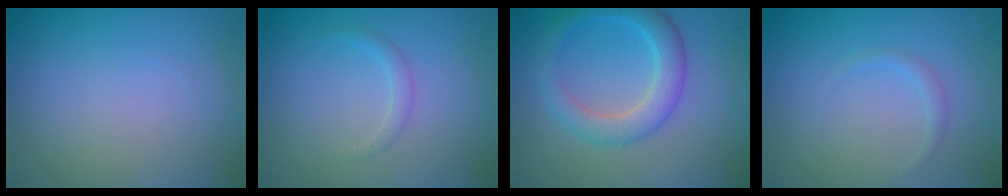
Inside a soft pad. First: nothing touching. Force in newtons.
{"total": 1.0, "press": 1.0, "slide": 0.1}
{"total": 3.9, "press": 3.9, "slide": 0.2}
{"total": 0.8, "press": 0.8, "slide": 0.1}